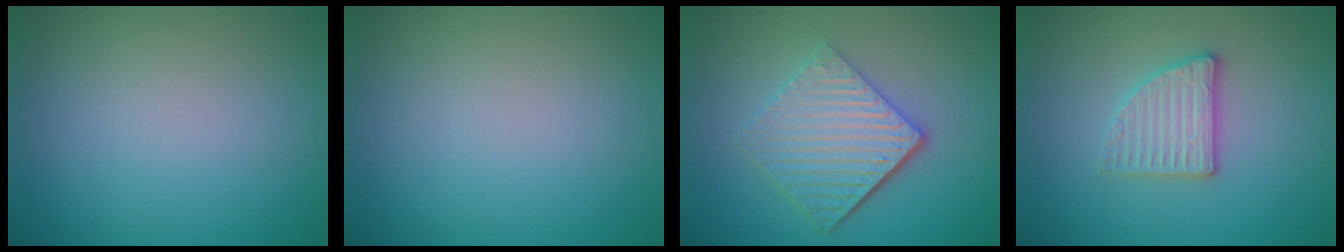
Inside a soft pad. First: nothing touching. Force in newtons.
{"total": 0.0}
{"total": 5.9, "press": 4.0, "slide": 4.3}
{"total": 3.0, "press": 2.8, "slide": 1.2}